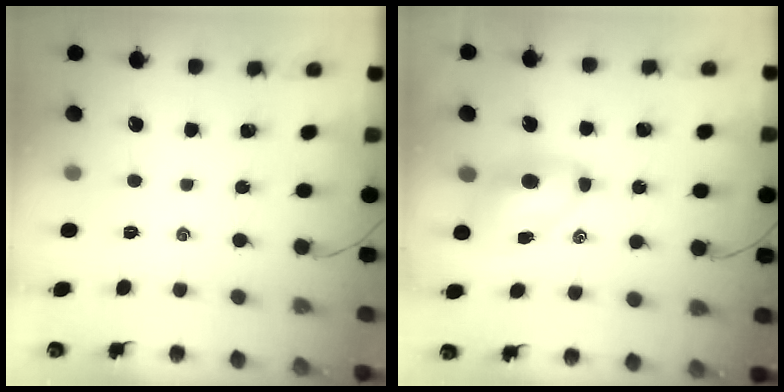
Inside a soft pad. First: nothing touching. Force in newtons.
{"total": 7.7, "press": 7.5, "slide": 1.8}